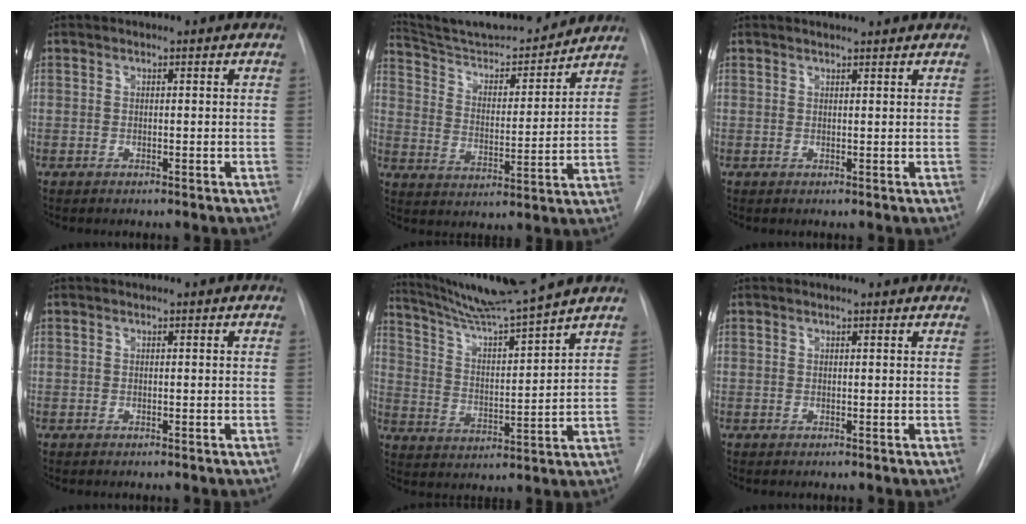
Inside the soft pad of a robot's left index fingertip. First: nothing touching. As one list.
[{"total": 16.2, "force": [15.2, 2.2, 5.3], "torque": [-0.084, -0.008, 0.238]}, {"total": 0.8, "force": [0.8, -0.1, 0.1], "torque": [-0.005, 0.010, 0.010]}, {"total": 0.0}, {"total": 12.1, "force": [10.8, -2.6, 4.8], "torque": [-0.088, -0.017, 0.188]}, {"total": 0.0}]